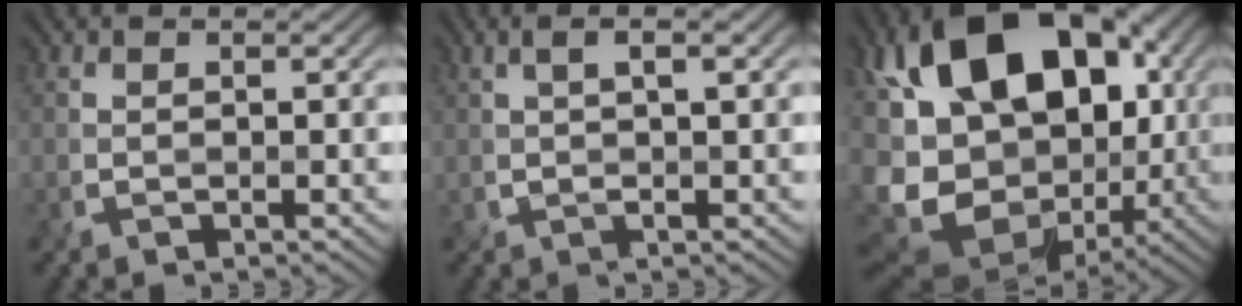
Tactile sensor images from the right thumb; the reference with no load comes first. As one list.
[{"total": 3.1, "force": [0.6, 0.4, 3.0], "torque": [-0.062, 0.009, 0.008]}, {"total": 21.6, "force": [0.7, 15.7, 14.8], "torque": [-0.309, -0.012, 0.033]}]